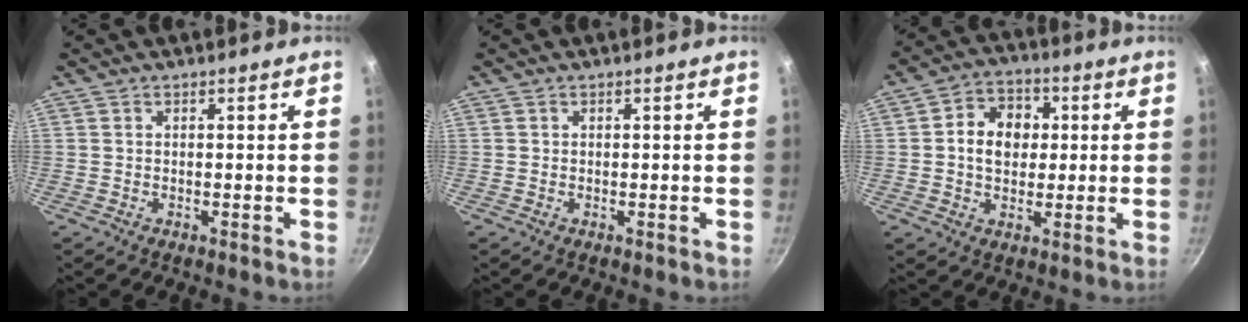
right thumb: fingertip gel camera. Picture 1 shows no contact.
{"total": 0.0}
{"total": 9.1, "force": [1.0, 7.3, 5.4], "torque": [-0.056, 0.011, 0.004]}